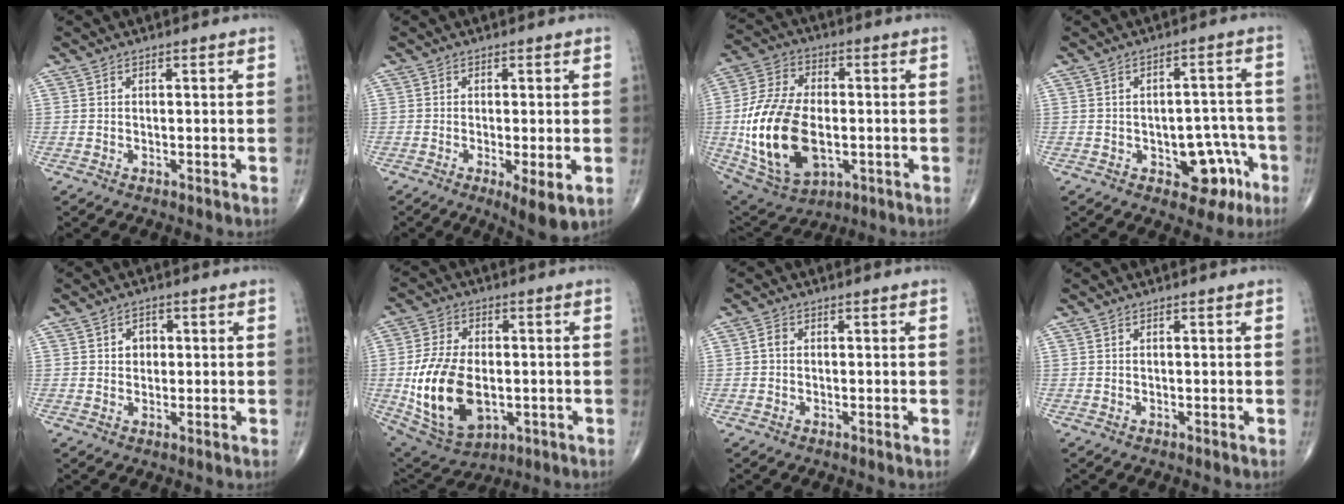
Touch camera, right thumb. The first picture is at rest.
{"total": 5.6, "force": [-1.7, 1.4, 5.2], "torque": [-0.088, -0.019, -0.028]}
{"total": 21.2, "force": [-2.9, 12.4, 16.9], "torque": [-0.333, -0.001, -0.038]}
{"total": 8.6, "force": [-3.6, 5.3, 5.7], "torque": [-0.029, 0.037, -0.040]}
{"total": 2.8, "force": [0.5, 2.3, 1.5], "torque": [-0.007, 0.002, 0.005]}
{"total": 17.6, "force": [-2.6, 10.5, 13.8], "torque": [-0.259, -0.005, -0.029]}
{"total": 1.4, "force": [-0.1, 1.1, 0.9], "torque": [-0.012, 0.002, -0.006]}
{"total": 0.0}